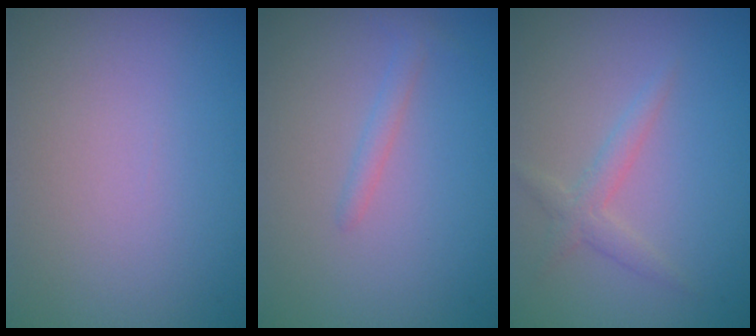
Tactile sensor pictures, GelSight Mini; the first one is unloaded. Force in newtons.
{"total": 1.1, "press": 1.1, "slide": 0.1}
{"total": 1.8, "press": 1.8, "slide": 0.1}